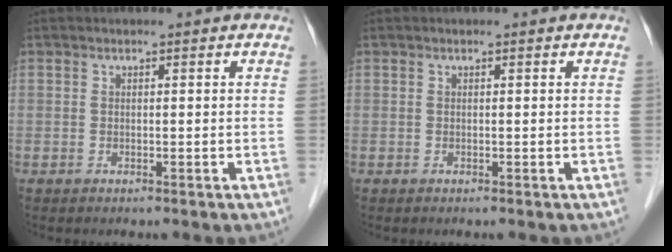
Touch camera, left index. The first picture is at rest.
{"total": 0.0}